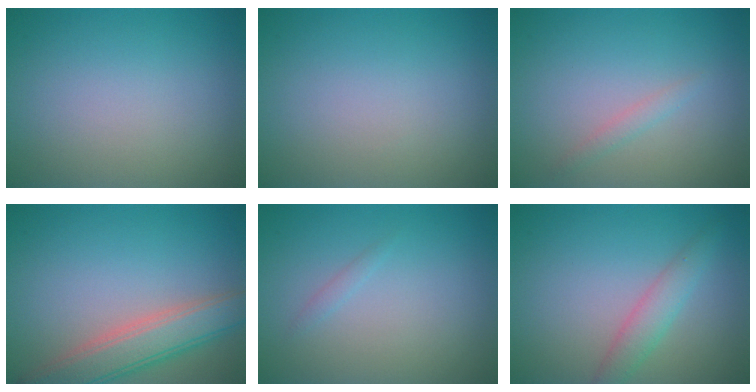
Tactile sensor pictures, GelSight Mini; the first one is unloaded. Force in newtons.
{"total": 0.0}
{"total": 1.0, "press": 1.0, "slide": 0.0}
{"total": 5.2, "press": 5.2, "slide": 0.3}
{"total": 0.5, "press": 0.5, "slide": 0.0}
{"total": 2.3, "press": 2.3, "slide": 0.0}